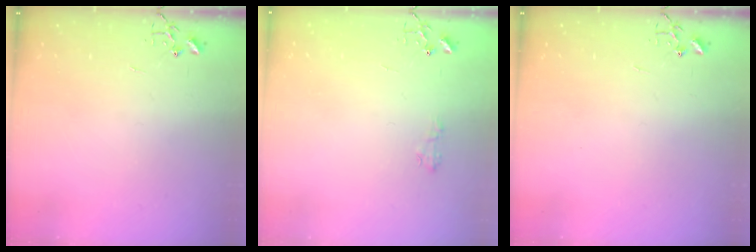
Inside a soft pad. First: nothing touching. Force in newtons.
{"total": 5.2, "press": 5.2, "slide": 0.7}
{"total": 0.0}